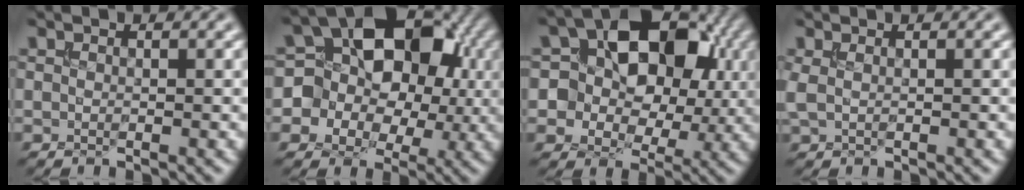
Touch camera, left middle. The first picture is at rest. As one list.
[{"total": 11.2, "force": [1.2, 9.2, 6.3], "torque": [-0.076, 0.027, -0.005]}, {"total": 13.2, "force": [2.7, 10.4, 7.7], "torque": [-0.115, 0.046, 0.035]}, {"total": 0.9, "force": [0.4, 0.4, 0.8], "torque": [-0.019, 0.003, 0.006]}]